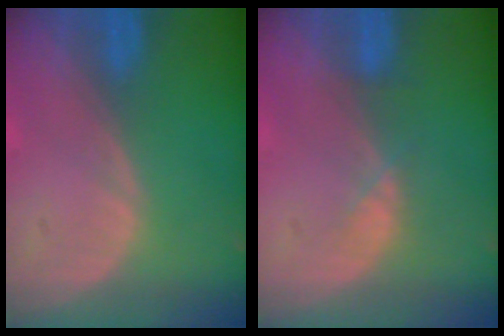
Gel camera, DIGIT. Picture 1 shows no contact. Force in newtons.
{"total": 1.9, "press": 1.7, "slide": 0.9}